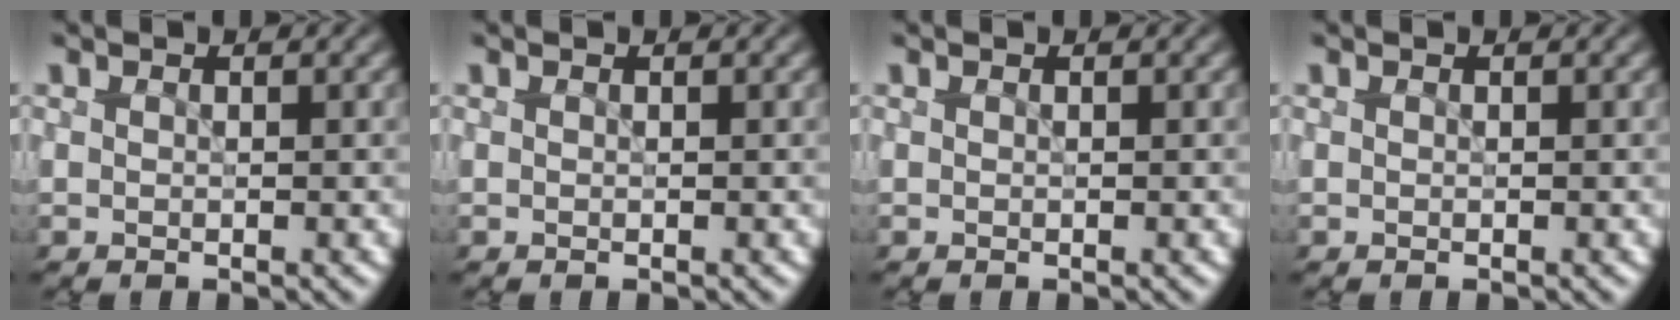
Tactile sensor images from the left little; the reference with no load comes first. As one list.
[{"total": 0.0}, {"total": 0.0}, {"total": 0.0}]